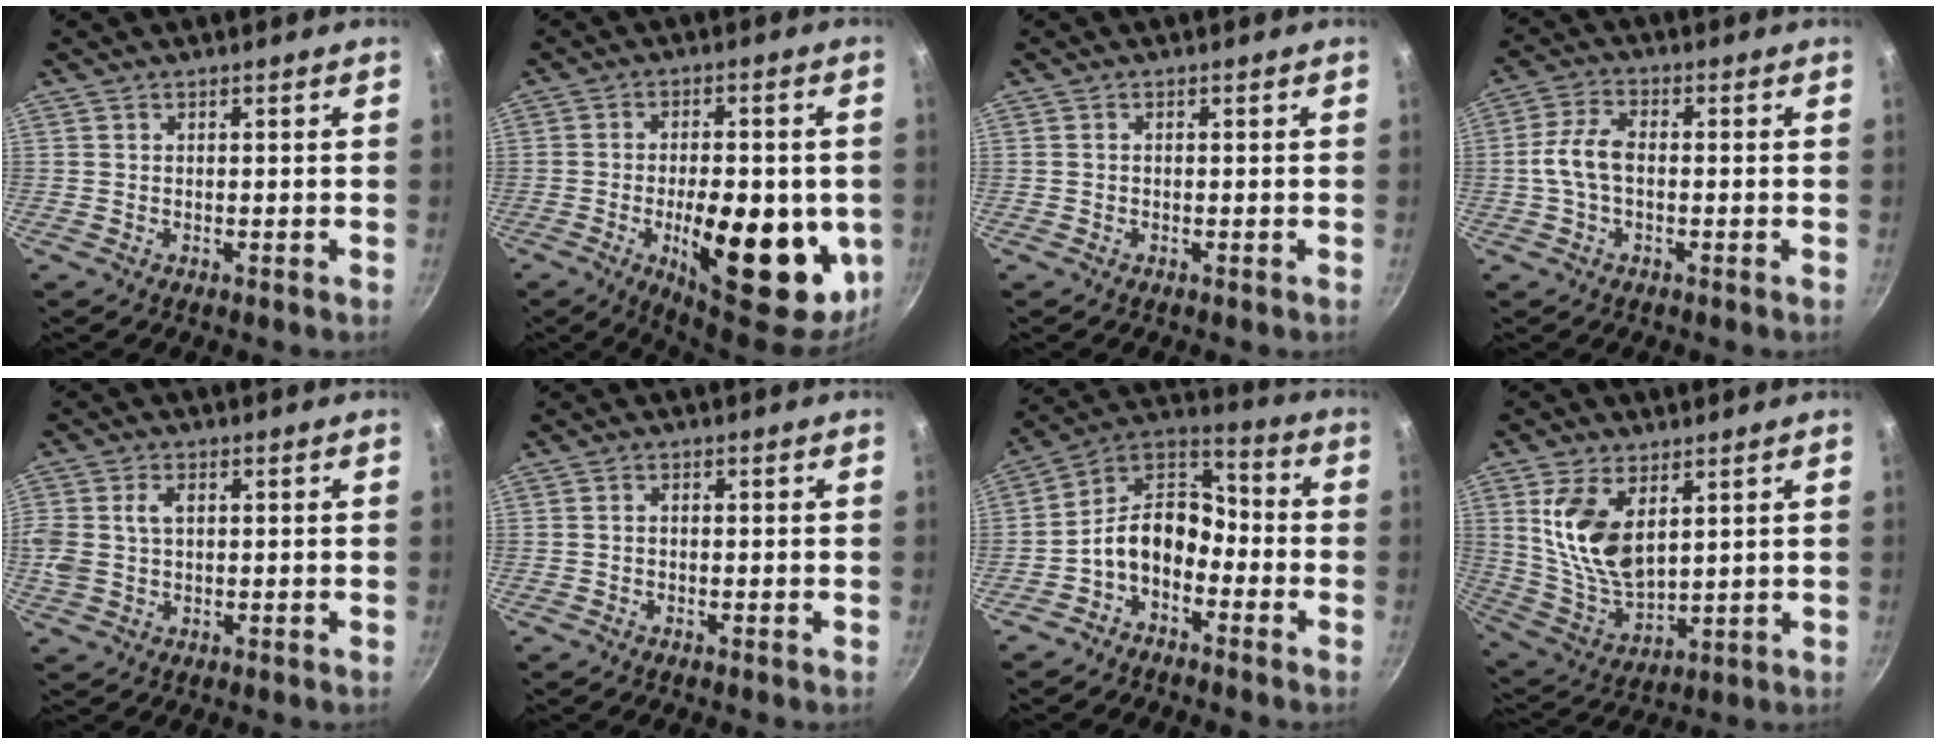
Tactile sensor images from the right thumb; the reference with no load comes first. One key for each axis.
{"total": 22.7, "fx": -4.9, "fy": 9.6, "fz": 19.9, "tx": -0.244, "ty": -0.007, "tz": -0.056}
{"total": 0.0}
{"total": 7.7, "fx": -0.6, "fy": 4.5, "fz": 6.2, "tx": -0.123, "ty": 0.030, "tz": -0.020}
{"total": 7.1, "fx": 1.0, "fy": 4.9, "fz": 5.1, "tx": -0.102, "ty": 0.011, "tz": 0.016}
{"total": 0.8, "fx": -0.4, "fy": 0.5, "fz": 0.5, "tx": -0.012, "ty": 0.005, "tz": -0.009}
{"total": 11.5, "fx": -4.5, "fy": 7.8, "fz": 7.1, "tx": -0.099, "ty": 0.072, "tz": -0.109}
{"total": 13.5, "fx": 4.4, "fy": 7.4, "fz": 10.3, "tx": -0.190, "ty": -0.036, "tz": 0.098}